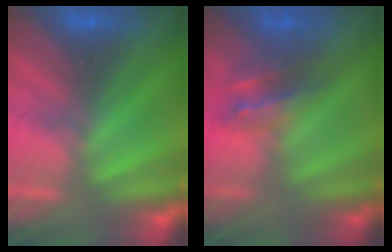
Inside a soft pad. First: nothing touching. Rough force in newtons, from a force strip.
{"total": 2.9}